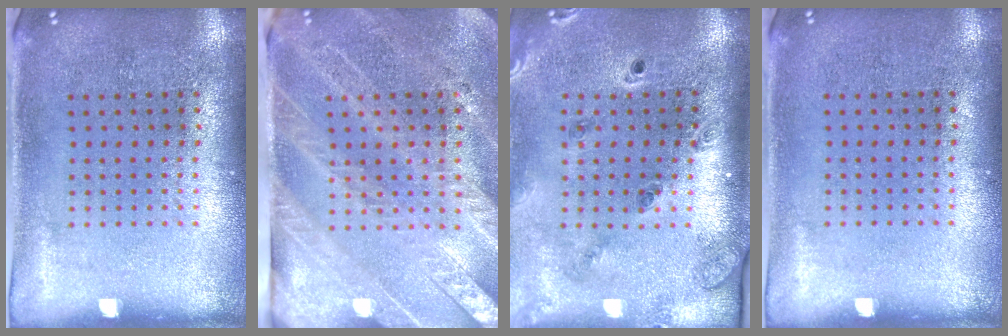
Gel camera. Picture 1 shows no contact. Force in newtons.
{"total": 3.4, "press": 2.9, "slide": 1.7}
{"total": 1.6, "press": 1.5, "slide": 0.4}
{"total": 0.0}